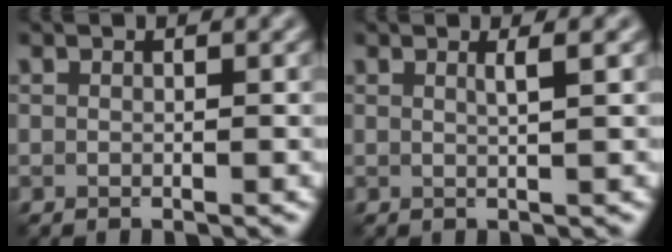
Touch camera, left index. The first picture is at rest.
{"total": 1.6, "force": [0.5, 0.5, 1.5], "torque": [-0.013, 0.003, 0.003]}